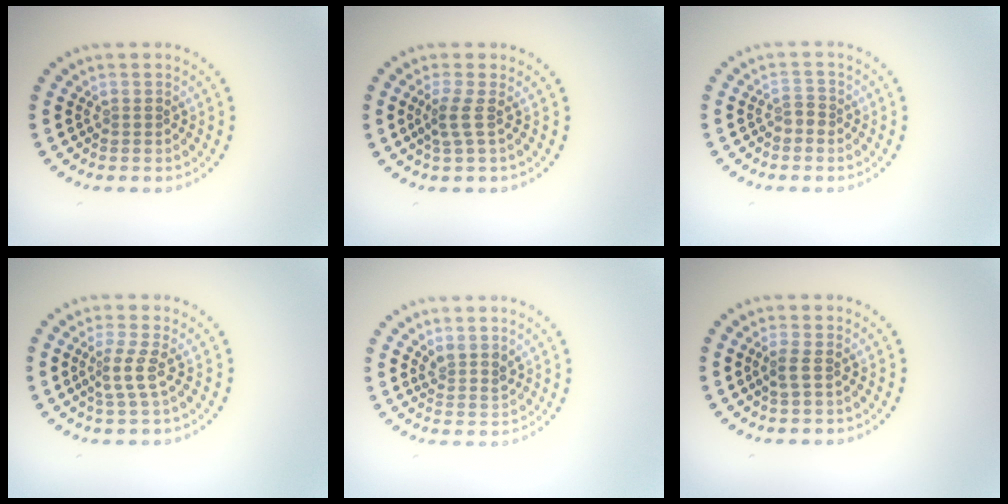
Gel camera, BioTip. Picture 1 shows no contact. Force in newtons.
{"total": 1.9, "press": 1.3, "slide": 1.5}
{"total": 1.2, "press": 1.1, "slide": 0.5}
{"total": 2.2, "press": 1.5, "slide": 1.6}
{"total": 1.8, "press": 1.5, "slide": 1.1}
{"total": 1.5, "press": 1.2, "slide": 0.8}